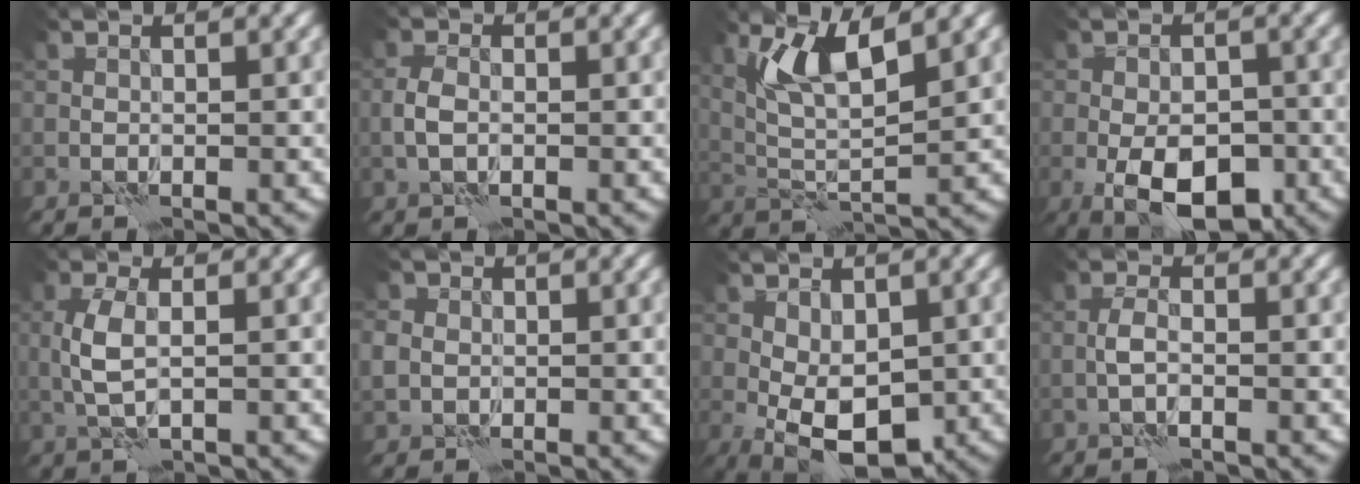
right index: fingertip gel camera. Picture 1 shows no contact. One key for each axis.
{"total": 2.0, "fx": -0.3, "fy": 1.2, "fz": 1.5, "tx": -0.036, "ty": 0.002, "tz": -0.011}
{"total": 5.3, "fx": 2.7, "fy": 1.3, "fz": 4.4, "tx": -0.095, "ty": -0.008, "tz": 0.052}
{"total": 7.3, "fx": -2.8, "fy": 3.7, "fz": 5.6, "tx": -0.092, "ty": -0.008, "tz": -0.048}
{"total": 3.1, "fx": 0.2, "fy": 1.2, "fz": 2.8, "tx": -0.071, "ty": -0.001, "tz": 0.006}
{"total": 3.1, "fx": 0.2, "fy": 2.8, "fz": 1.3, "tx": -0.032, "ty": 0.008, "tz": -0.005}
{"total": 6.3, "fx": -1.4, "fy": 3.5, "fz": 5.1, "tx": -0.096, "ty": -0.006, "tz": -0.025}
{"total": 1.5, "fx": -0.5, "fy": 0.4, "fz": 1.3, "tx": -0.030, "ty": 0.004, "tz": -0.015}